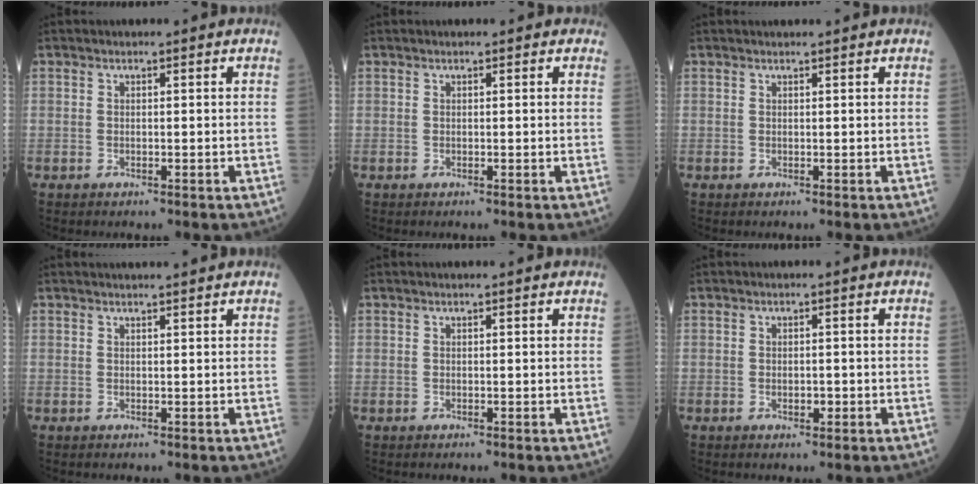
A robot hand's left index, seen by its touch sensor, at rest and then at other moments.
{"total": 1.5, "force": [-1.4, 0.0, -0.6], "torque": [0.006, -0.001, -0.024]}
{"total": 1.5, "force": [1.4, 0.0, 0.4], "torque": [-0.006, 0.010, 0.022]}
{"total": 3.0, "force": [2.8, -0.2, 1.0], "torque": [-0.009, 0.014, 0.038]}
{"total": 0.8, "force": [-0.7, -0.2, -0.4], "torque": [0.002, 0.002, -0.013]}
{"total": 1.3, "force": [-0.5, 0.7, 0.9], "torque": [-0.016, -0.001, -0.005]}